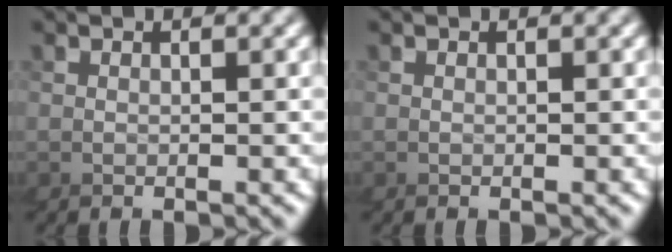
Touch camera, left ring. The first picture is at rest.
{"total": 0.0}